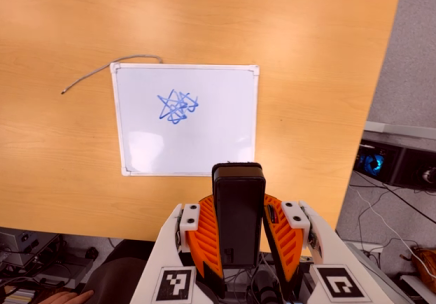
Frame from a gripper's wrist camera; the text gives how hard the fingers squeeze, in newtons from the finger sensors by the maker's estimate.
{"total": 9.9, "left": 8.2, "right": 11.6}